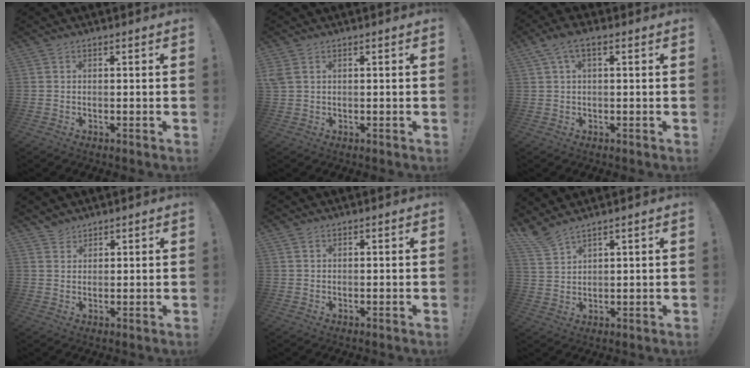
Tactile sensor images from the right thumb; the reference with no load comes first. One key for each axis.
{"total": 2.3, "fx": 0.9, "fy": 0.9, "fz": 2.0, "tx": -0.038, "ty": 0.001, "tz": 0.018}
{"total": 4.0, "fx": 1.3, "fy": 1.6, "fz": 3.4, "tx": -0.057, "ty": -0.001, "tz": 0.023}
{"total": 3.0, "fx": 2.6, "fy": 1.4, "fz": 0.2, "tx": 0.004, "ty": -0.018, "tz": 0.048}
{"total": 0.7, "fx": 0.4, "fy": 0.5, "fz": 0.1, "tx": 0.005, "ty": -0.001, "tz": 0.007}
{"total": 5.2, "fx": 4.5, "fy": 0.6, "fz": 2.5, "tx": -0.052, "ty": -0.028, "tz": 0.085}